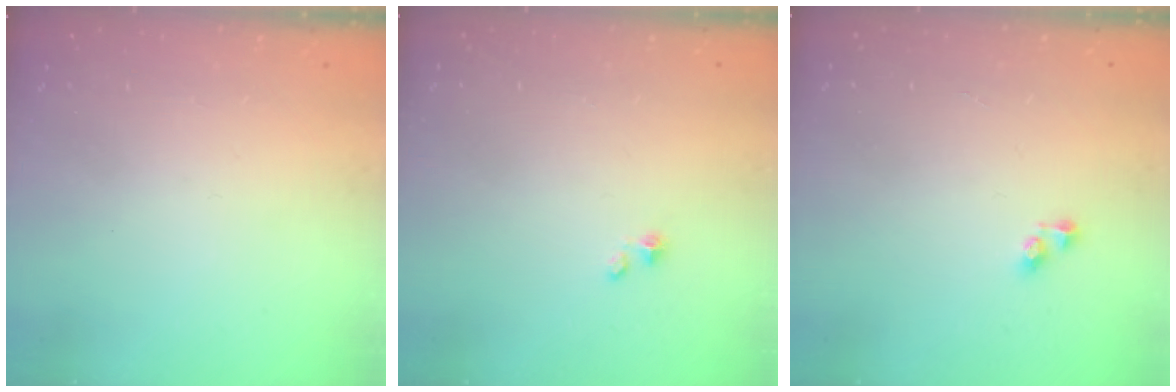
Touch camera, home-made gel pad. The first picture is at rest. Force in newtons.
{"total": 1.5, "press": 1.5, "slide": 0.0}
{"total": 2.5, "press": 2.5, "slide": 0.2}